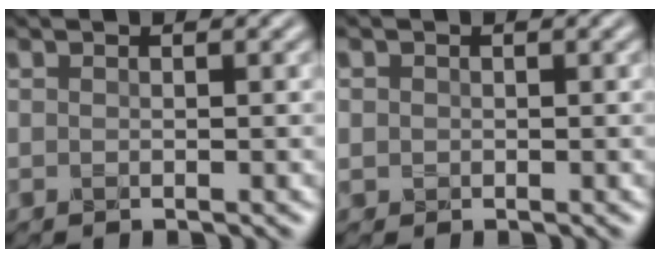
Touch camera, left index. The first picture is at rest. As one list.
[{"total": 1.1, "force": [0.1, 1.1, 0.2], "torque": [-0.002, -0.002, -0.001]}]